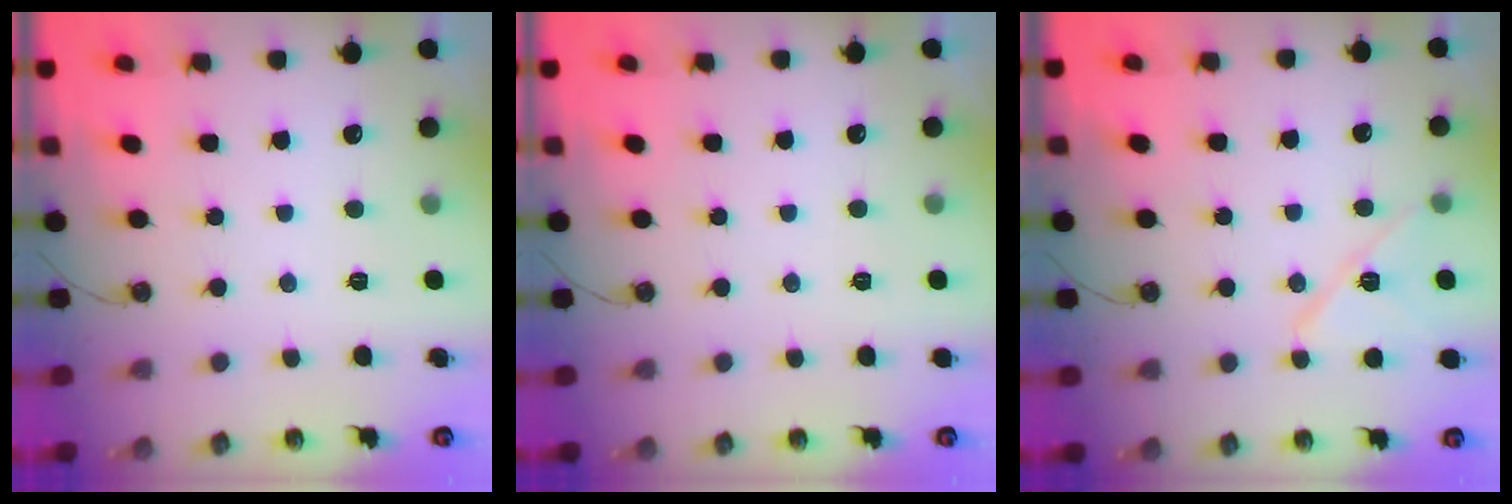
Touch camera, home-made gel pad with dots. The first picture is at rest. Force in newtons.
{"total": 2.1, "press": 1.5, "slide": 1.5}
{"total": 11.0, "press": 11.0, "slide": 0.9}